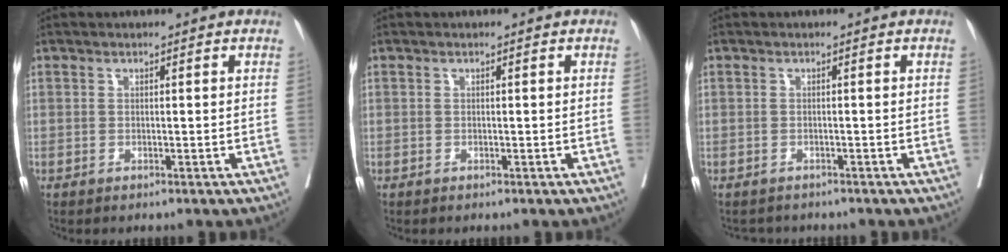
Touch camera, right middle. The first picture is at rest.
{"total": 0.0}
{"total": 2.2, "force": [-2.0, 0.9, -0.1], "torque": [-0.001, -0.003, -0.032]}